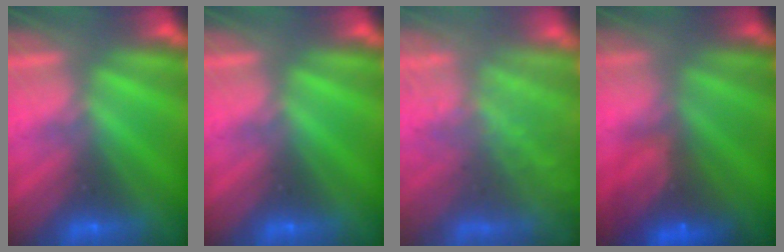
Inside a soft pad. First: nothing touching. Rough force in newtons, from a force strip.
{"total": 0.0}
{"total": 11.6}
{"total": 7.4}